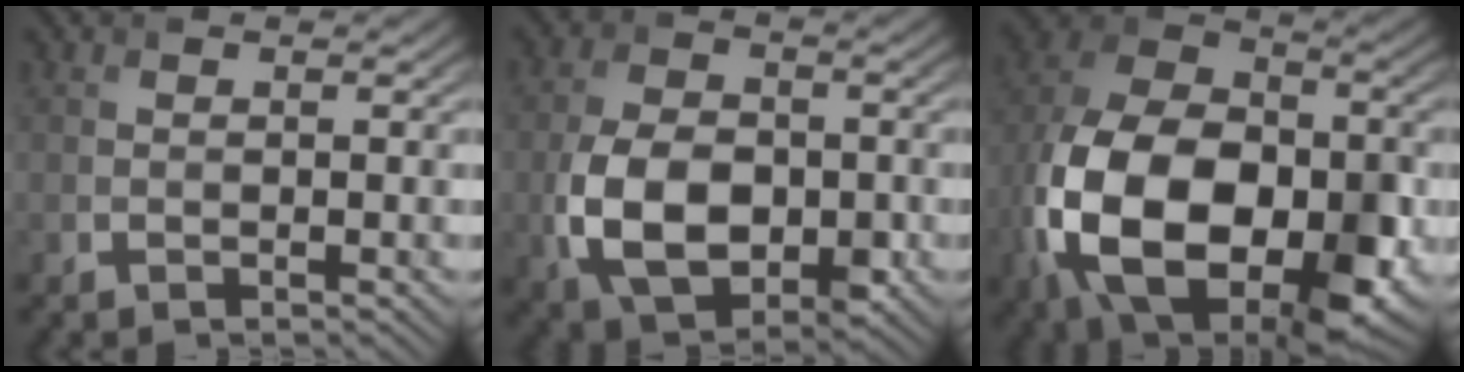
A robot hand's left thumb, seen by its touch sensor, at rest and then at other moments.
{"total": 9.9, "force": [-2.4, 6.4, 7.2], "torque": [-0.156, -0.012, -0.046]}
{"total": 20.3, "force": [-6.5, 12.5, 14.5], "torque": [-0.317, -0.044, -0.112]}